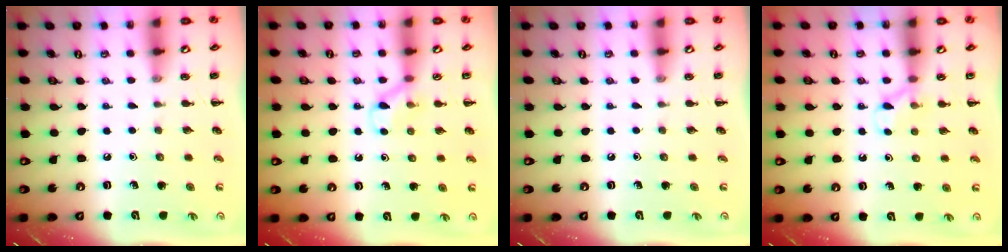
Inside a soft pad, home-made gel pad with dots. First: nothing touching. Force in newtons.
{"total": 5.4, "press": 5.0, "slide": 2.0}
{"total": 0.0}
{"total": 6.2, "press": 5.9, "slide": 1.9}